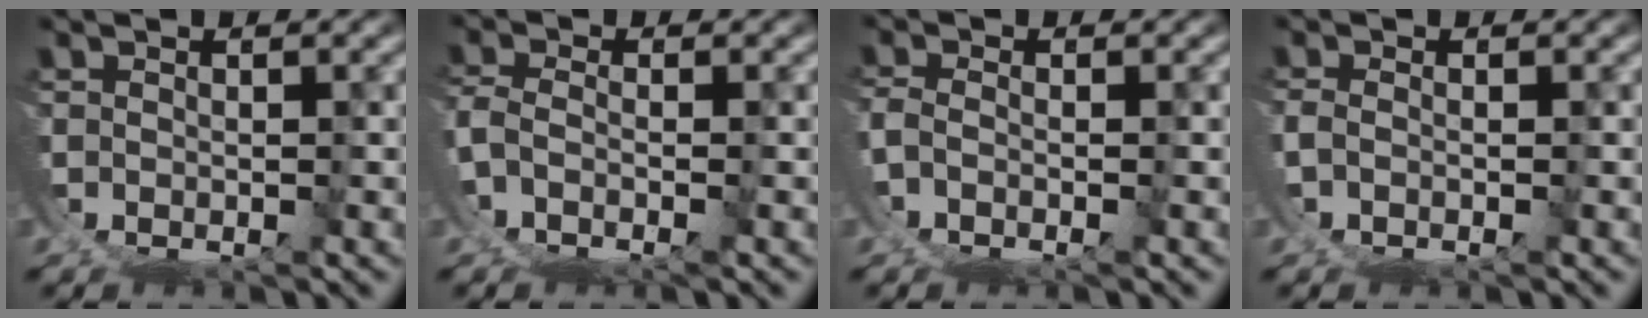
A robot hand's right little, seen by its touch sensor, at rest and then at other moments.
{"total": 2.7, "force": [-1.4, 0.5, 2.3], "torque": [-0.050, -0.015, -0.017]}
{"total": 1.6, "force": [-0.8, -0.3, 1.4], "torque": [-0.024, -0.006, -0.011]}
{"total": 1.1, "force": [-0.2, -1.0, 0.6], "torque": [-0.007, -0.001, -0.001]}